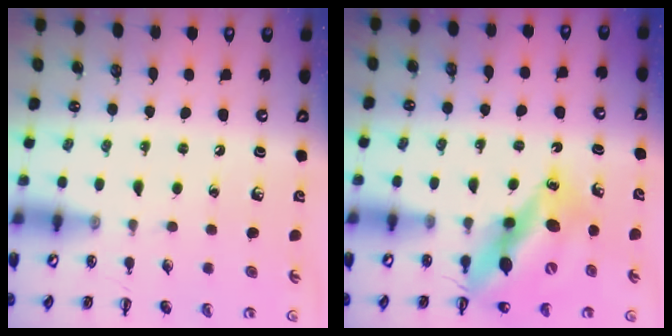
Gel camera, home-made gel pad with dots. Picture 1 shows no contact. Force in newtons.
{"total": 14.7, "press": 14.1, "slide": 4.2}